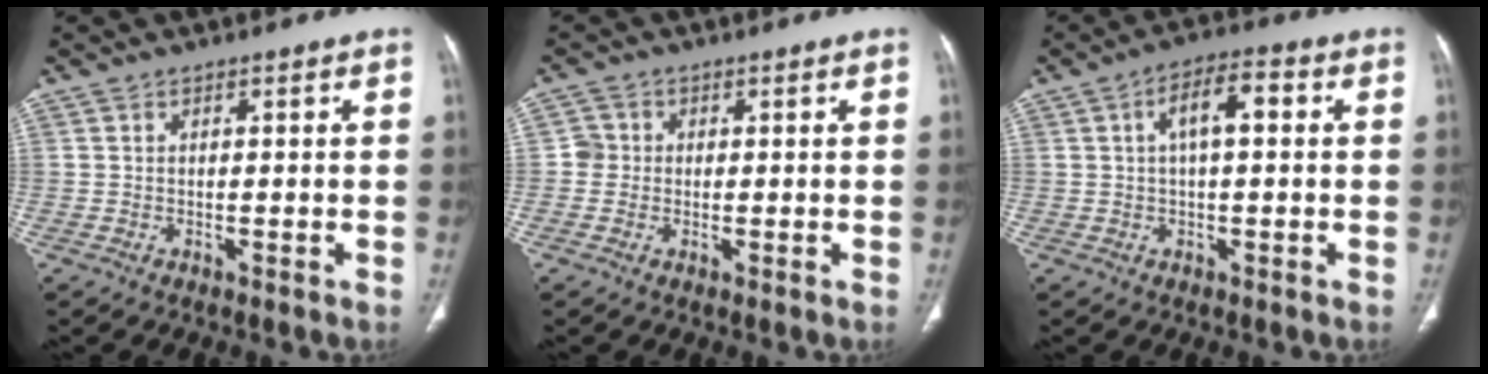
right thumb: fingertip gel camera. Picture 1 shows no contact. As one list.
[{"total": 2.3, "force": [-0.1, 2.3, 0.4], "torque": [0.010, 0.008, -0.007]}, {"total": 7.0, "force": [1.4, 3.0, 6.2], "torque": [-0.105, 0.022, 0.018]}]